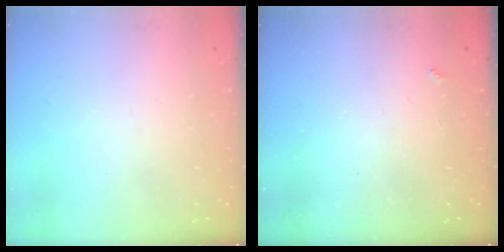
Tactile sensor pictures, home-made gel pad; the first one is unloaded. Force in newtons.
{"total": 2.4, "press": 2.3, "slide": 0.4}